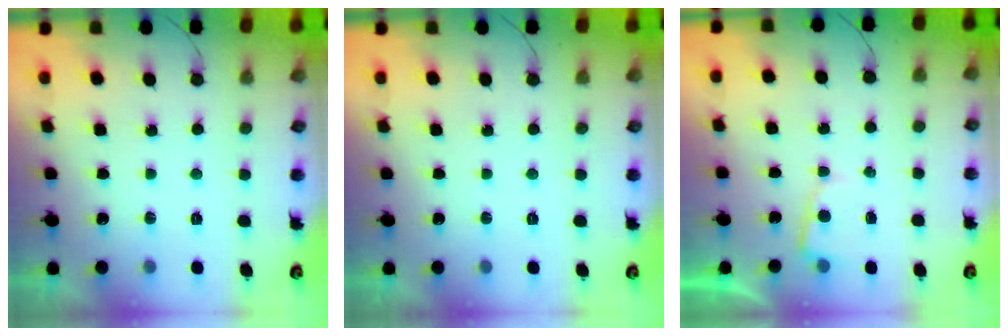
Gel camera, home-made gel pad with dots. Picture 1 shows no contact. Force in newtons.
{"total": 0.0}
{"total": 3.6, "press": 3.6, "slide": 0.4}